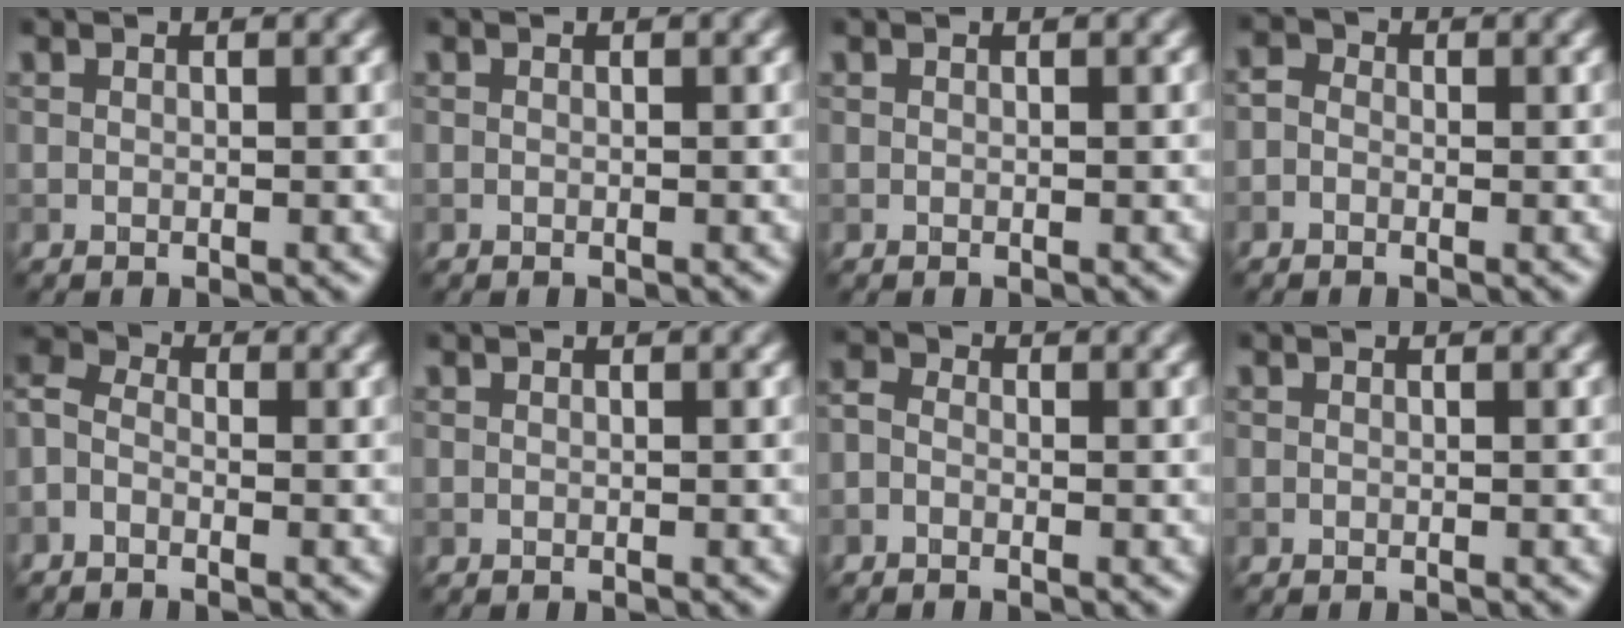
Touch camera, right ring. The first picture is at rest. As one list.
[{"total": 0.0}, {"total": 0.0}, {"total": 1.3, "force": [-0.4, 1.1, 0.6], "torque": [-0.013, -0.001, -0.020]}, {"total": 3.2, "force": [-1.2, 2.2, 2.0], "torque": [-0.046, 0.011, -0.034]}, {"total": 0.0}, {"total": 1.6, "force": [-0.6, 1.2, 0.9], "torque": [-0.021, 0.001, -0.023]}, {"total": 0.0}]